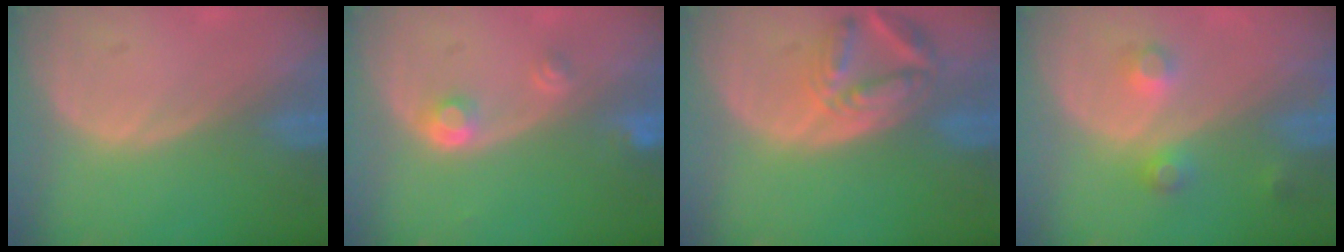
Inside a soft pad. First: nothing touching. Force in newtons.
{"total": 3.0, "press": 2.8, "slide": 1.0}
{"total": 7.2, "press": 6.5, "slide": 3.0}
{"total": 3.7, "press": 3.4, "slide": 1.7}